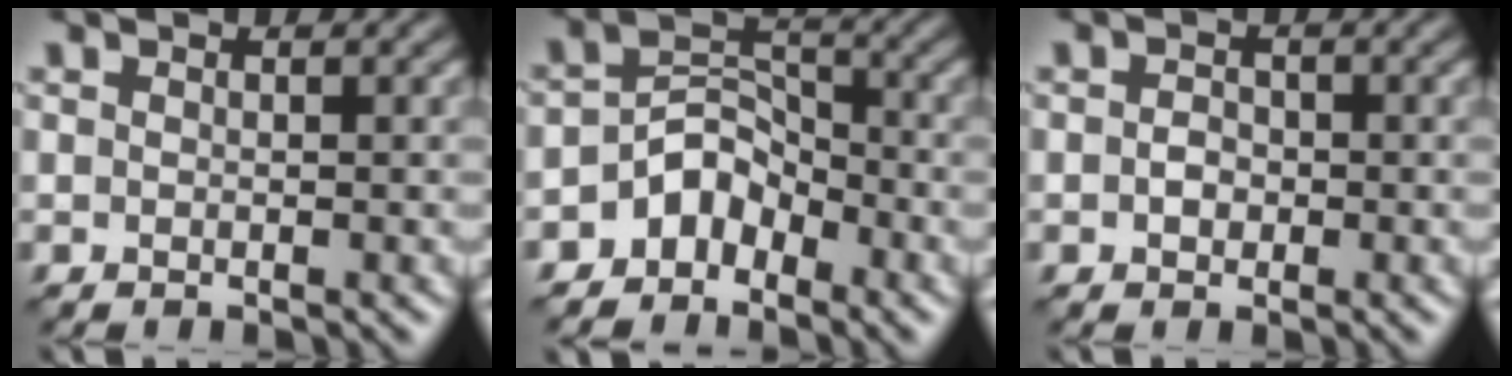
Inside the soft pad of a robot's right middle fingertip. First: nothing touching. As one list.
[{"total": 3.7, "force": [-2.5, 2.3, 1.5], "torque": [-0.020, 0.011, -0.051]}, {"total": 1.3, "force": [-0.3, 1.0, 0.7], "torque": [-0.013, 0.000, -0.008]}]